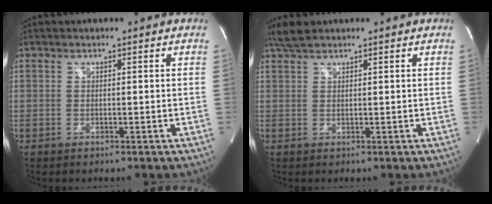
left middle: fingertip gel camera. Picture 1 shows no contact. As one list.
[{"total": 2.9, "force": [2.5, 0.5, 1.3], "torque": [-0.035, 0.015, 0.054]}]